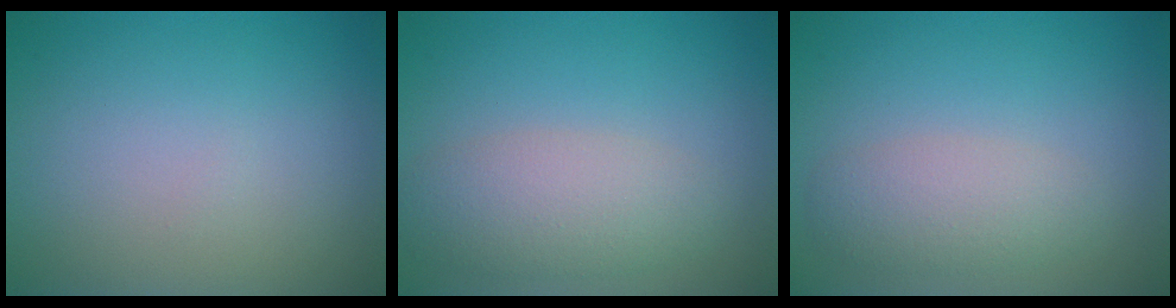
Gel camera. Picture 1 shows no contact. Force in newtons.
{"total": 4.0, "press": 4.0, "slide": 0.3}
{"total": 3.0, "press": 3.0, "slide": 0.2}